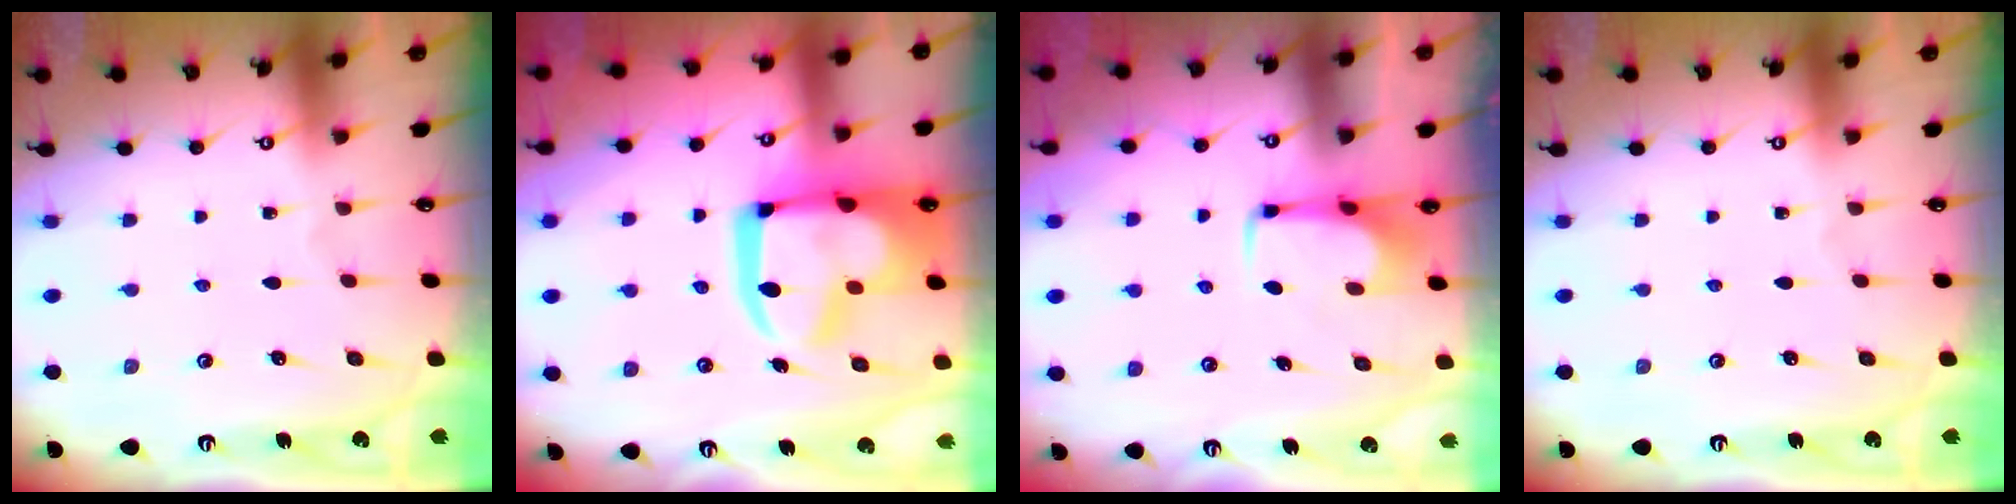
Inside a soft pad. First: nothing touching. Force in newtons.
{"total": 17.7, "press": 17.6, "slide": 2.0}
{"total": 1.6, "press": 1.6, "slide": 0.5}
{"total": 0.0}